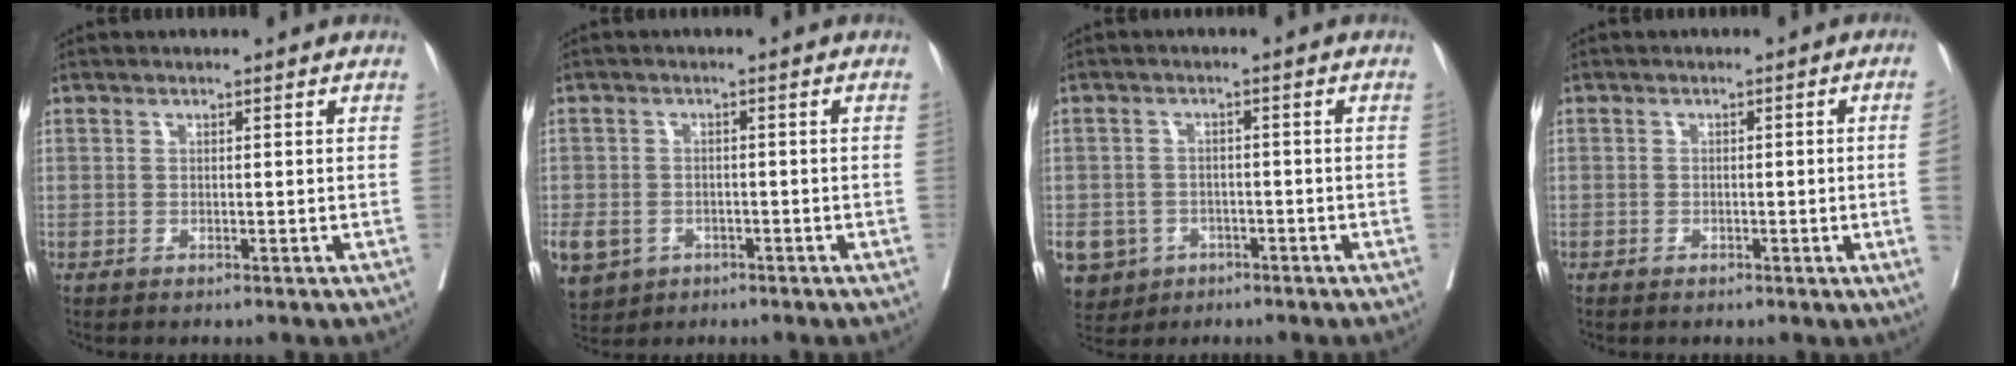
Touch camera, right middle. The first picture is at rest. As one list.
[{"total": 14.7, "force": [-6.3, 11.8, 6.2], "torque": [-0.191, -0.007, -0.088]}, {"total": 7.2, "force": [-3.6, 6.0, 1.7], "torque": [-0.037, 0.005, -0.051]}, {"total": 3.5, "force": [-0.6, -0.3, 3.4], "torque": [-0.043, 0.005, -0.008]}]